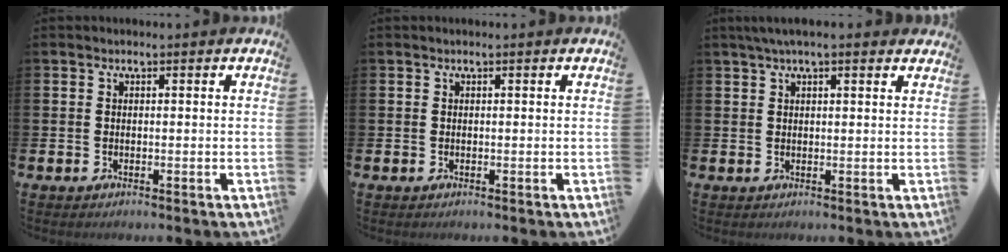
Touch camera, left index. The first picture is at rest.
{"total": 0.0}
{"total": 2.9, "force": [2.3, 0.5, 1.7], "torque": [-0.035, 0.002, 0.040]}